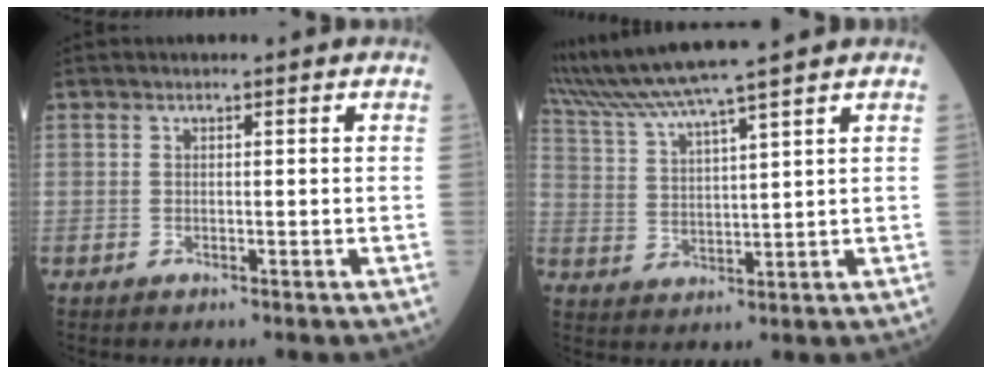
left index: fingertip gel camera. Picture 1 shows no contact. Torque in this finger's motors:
{"motor_torque": [1.07, -1.07, 0.22, 0.13]}